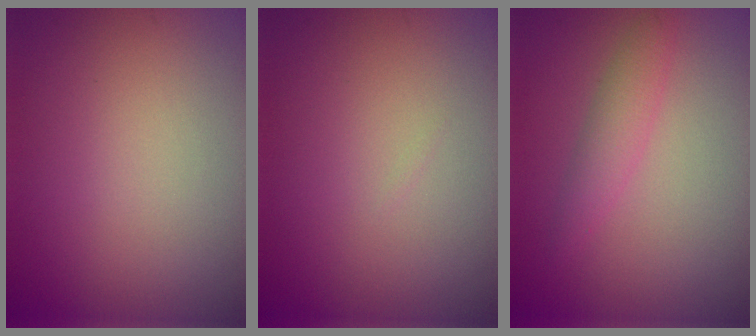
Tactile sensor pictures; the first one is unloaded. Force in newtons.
{"total": 0.0}
{"total": 2.0, "press": 2.0, "slide": 0.1}